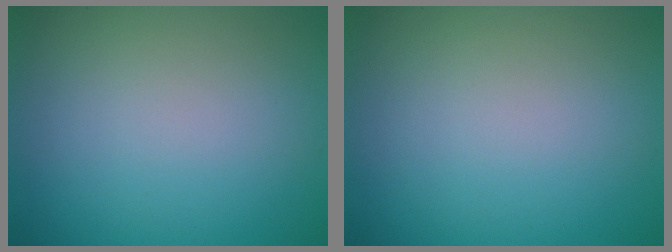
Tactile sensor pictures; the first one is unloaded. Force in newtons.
{"total": 0.0}